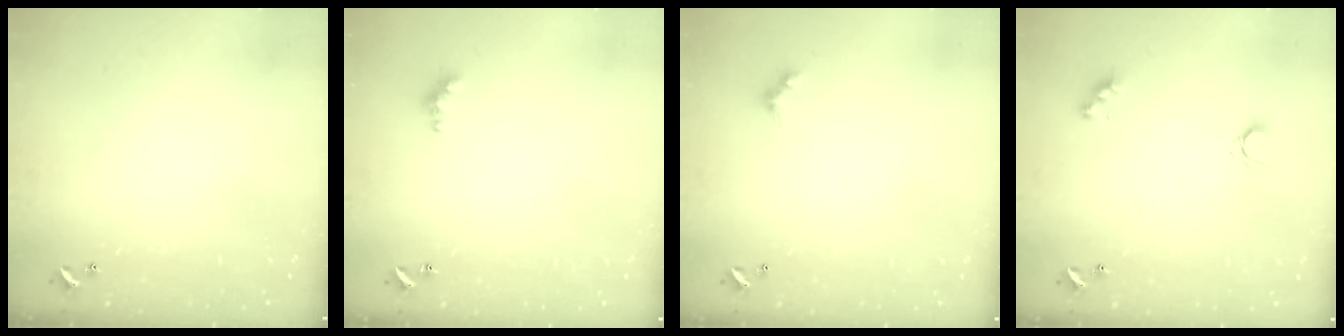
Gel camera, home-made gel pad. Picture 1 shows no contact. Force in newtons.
{"total": 2.0, "press": 2.0, "slide": 0.5}
{"total": 2.5, "press": 2.5, "slide": 0.5}
{"total": 3.6, "press": 3.5, "slide": 0.6}